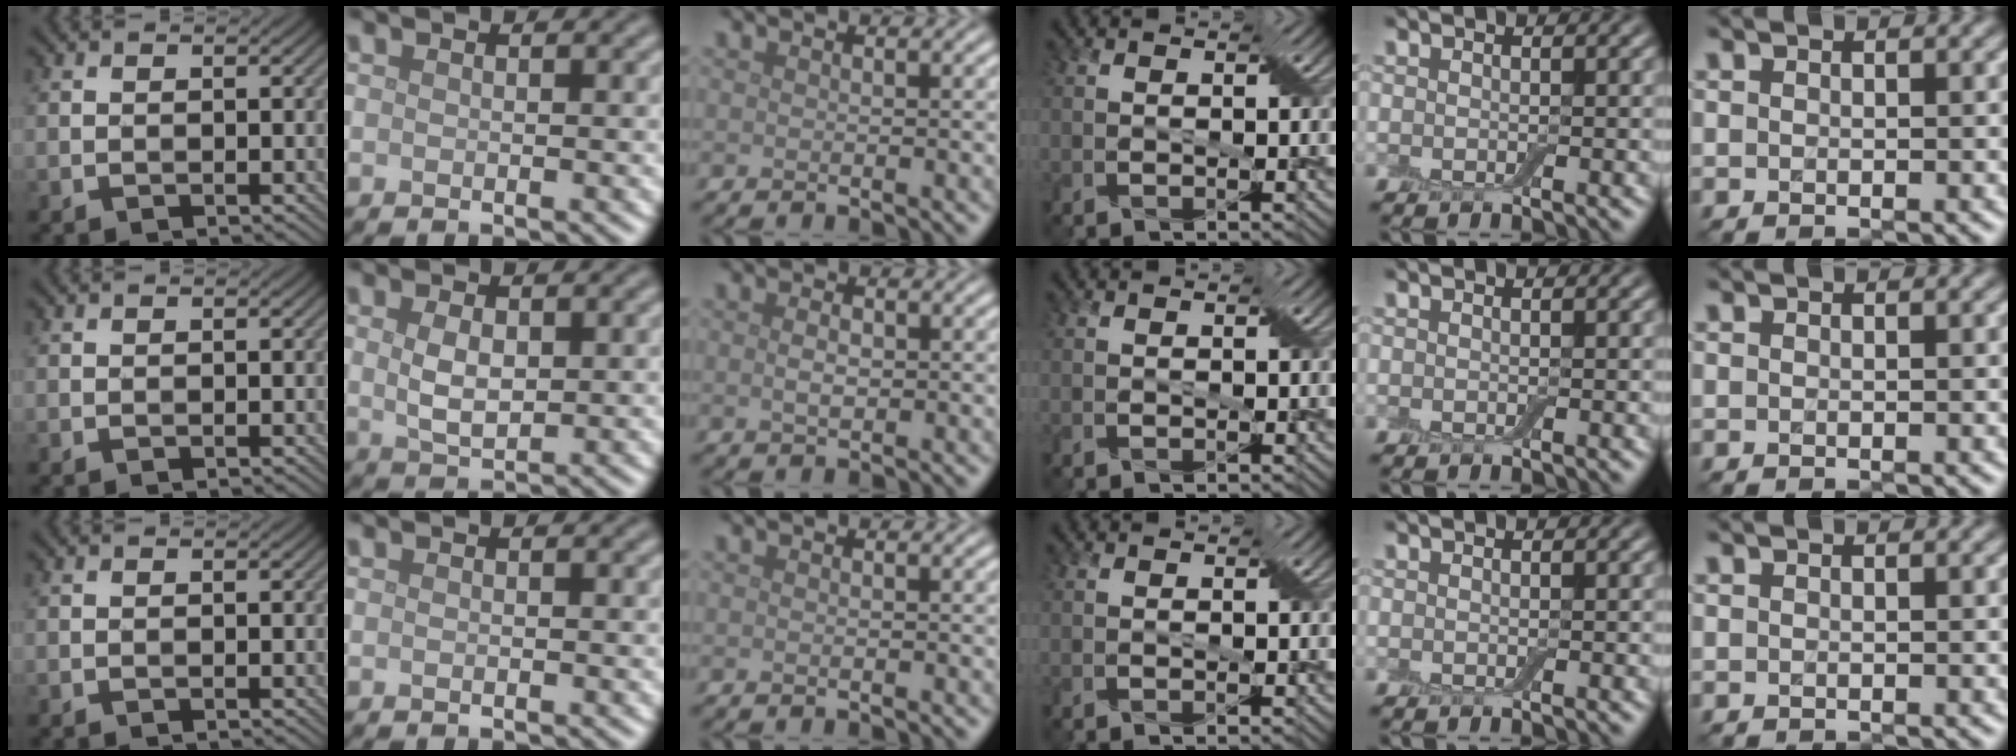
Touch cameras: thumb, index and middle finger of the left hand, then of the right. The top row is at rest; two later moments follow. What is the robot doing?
{"motion": "fold", "object": "apron"}